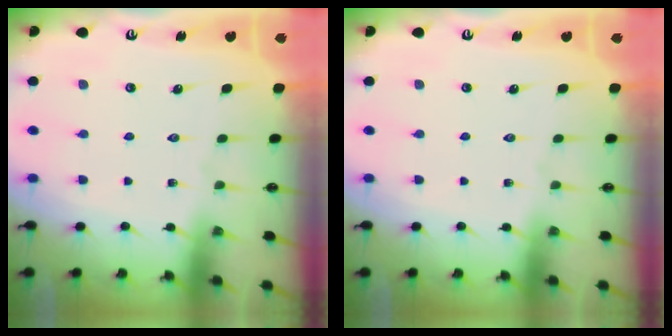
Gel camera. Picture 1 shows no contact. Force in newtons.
{"total": 0.0}